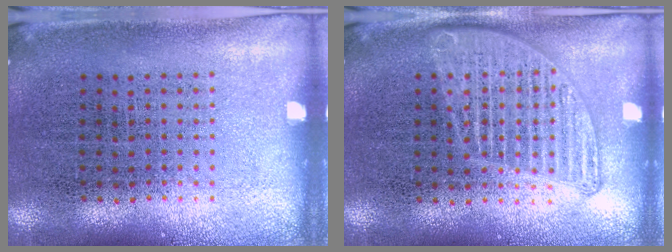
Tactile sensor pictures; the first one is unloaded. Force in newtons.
{"total": 1.3, "press": 1.3, "slide": 0.1}